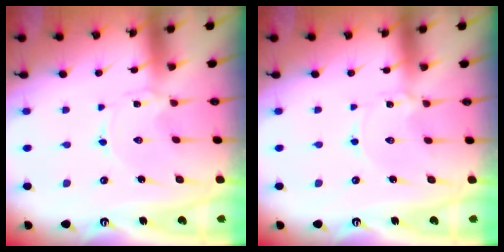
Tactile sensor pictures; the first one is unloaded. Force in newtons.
{"total": 1.7, "press": 1.7, "slide": 0.3}